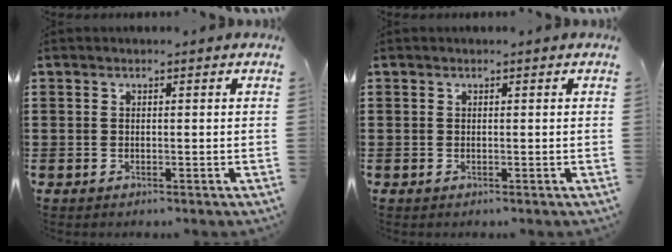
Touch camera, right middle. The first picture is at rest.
{"total": 0.0}